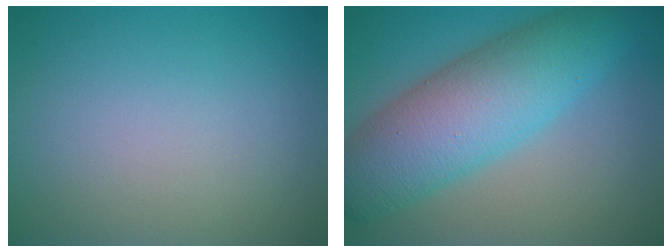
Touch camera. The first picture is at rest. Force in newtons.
{"total": 9.2, "press": 9.2, "slide": 0.1}